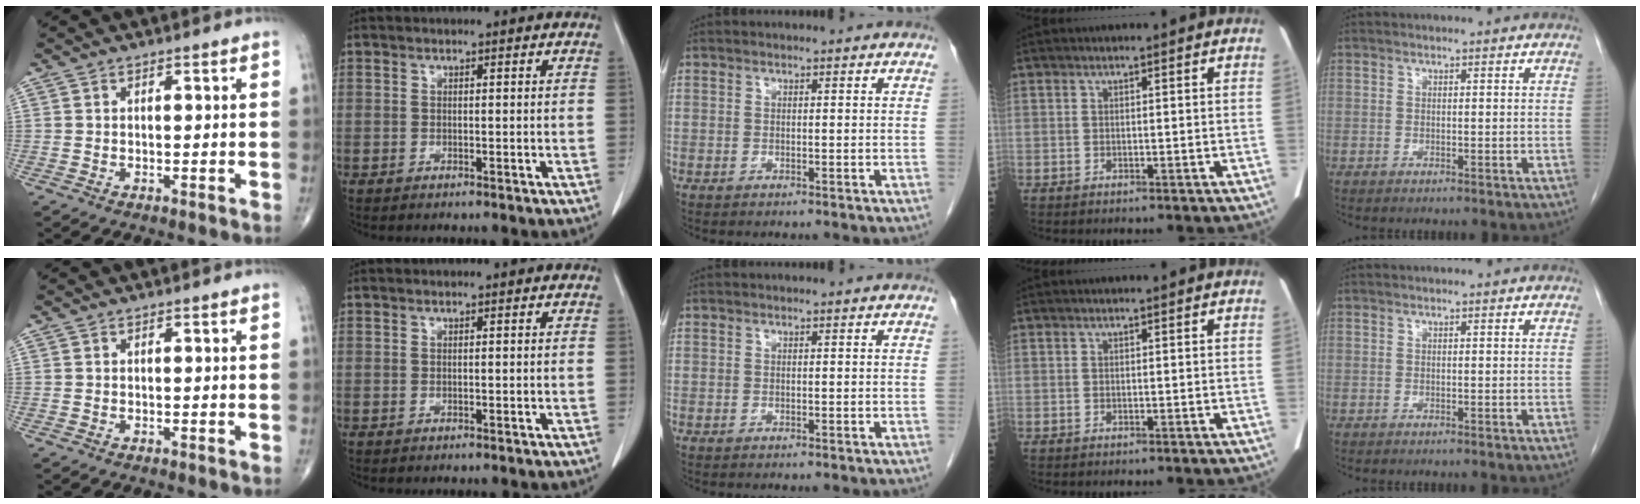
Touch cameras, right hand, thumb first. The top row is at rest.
{}